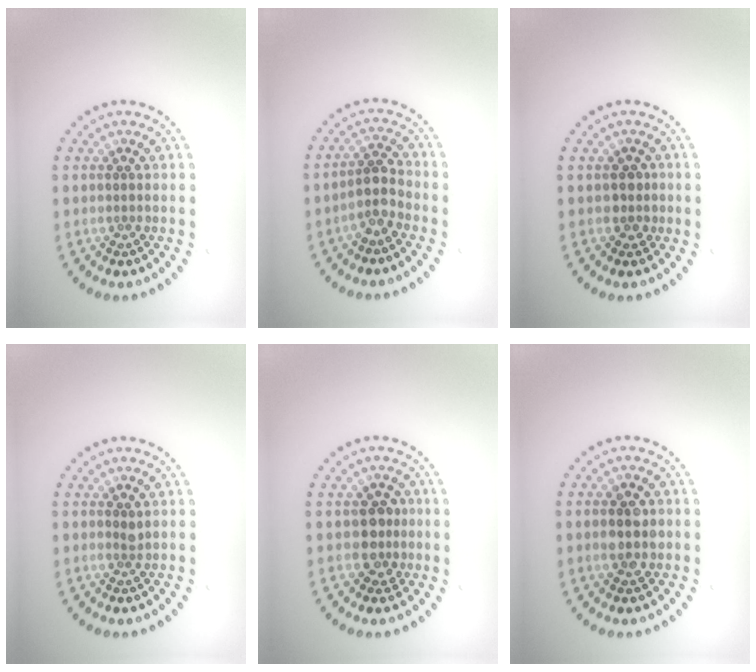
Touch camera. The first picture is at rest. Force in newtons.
{"total": 2.4, "press": 2.1, "slide": 1.2}
{"total": 1.4, "press": 1.1, "slide": 0.8}
{"total": 0.6, "press": 0.4, "slide": 0.3}
{"total": 2.4, "press": 2.2, "slide": 1.0}
{"total": 2.7, "press": 2.7, "slide": 0.2}